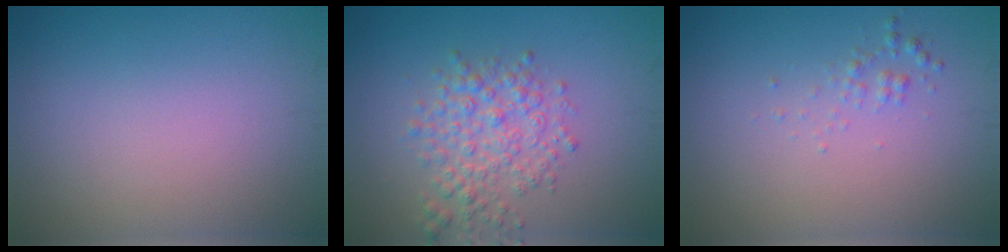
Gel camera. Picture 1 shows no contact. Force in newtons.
{"total": 3.6, "press": 3.6, "slide": 0.1}
{"total": 0.9, "press": 0.9, "slide": 0.0}